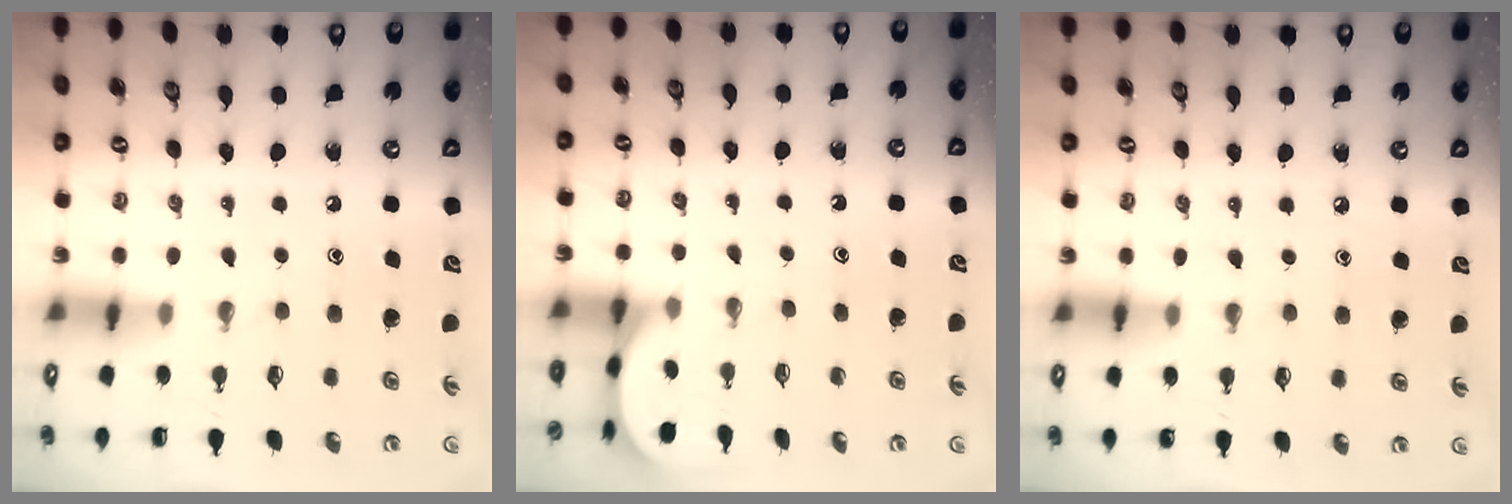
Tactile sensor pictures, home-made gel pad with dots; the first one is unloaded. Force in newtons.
{"total": 2.0, "press": 2.0, "slide": 0.2}
{"total": 5.2, "press": 5.2, "slide": 0.6}